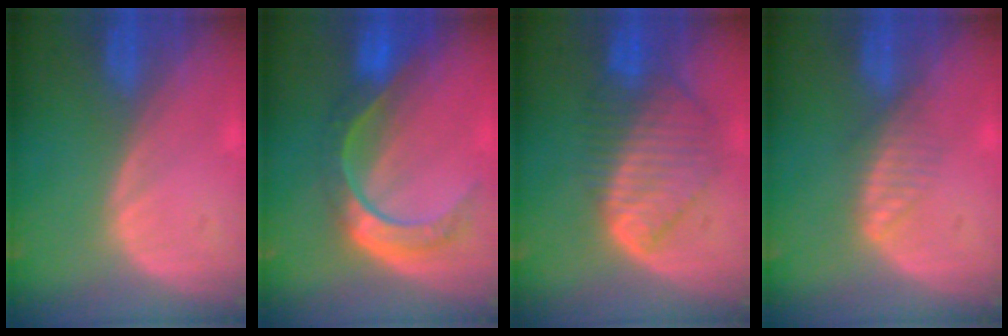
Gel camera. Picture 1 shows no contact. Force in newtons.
{"total": 8.8, "press": 7.4, "slide": 4.7}
{"total": 8.7, "press": 7.7, "slide": 4.2}
{"total": 2.7, "press": 2.7, "slide": 0.2}